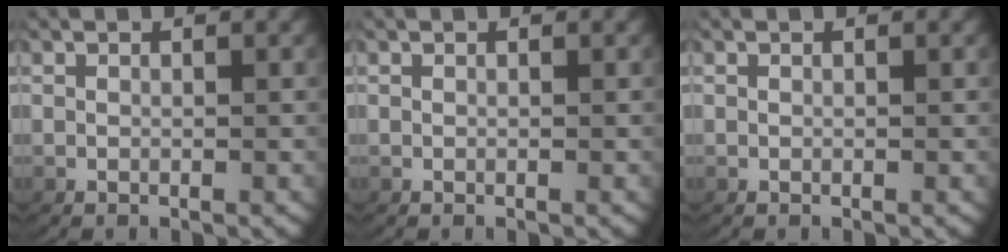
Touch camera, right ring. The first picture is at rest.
{"total": 0.0}
{"total": 0.0}